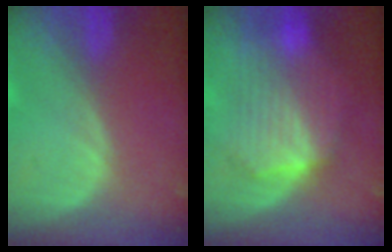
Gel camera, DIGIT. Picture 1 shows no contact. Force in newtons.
{"total": 8.9, "press": 8.9, "slide": 0.4}